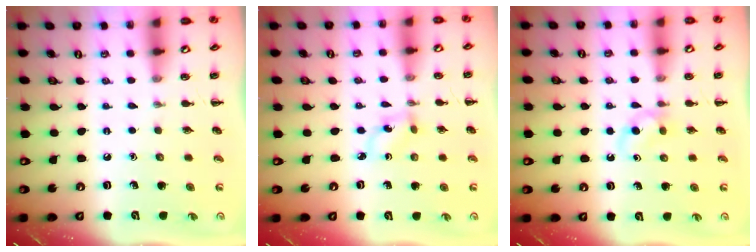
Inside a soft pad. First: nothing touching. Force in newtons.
{"total": 1.2, "press": 1.1, "slide": 0.5}
{"total": 2.7, "press": 2.4, "slide": 1.2}